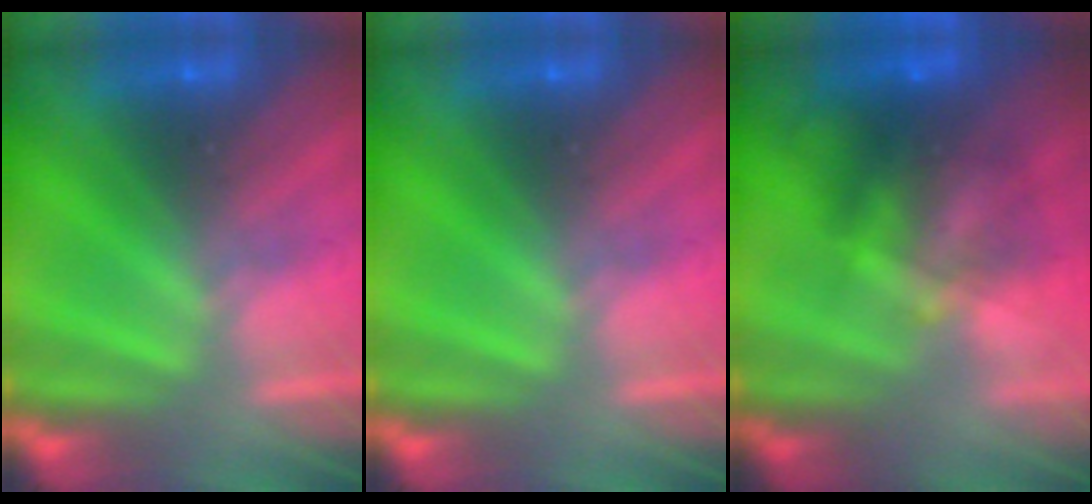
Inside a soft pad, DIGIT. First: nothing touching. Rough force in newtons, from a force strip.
{"total": 0.0}
{"total": 7.7}